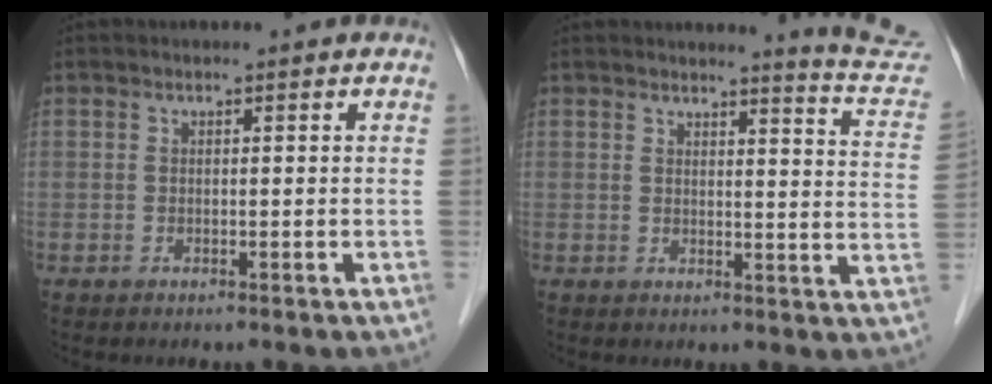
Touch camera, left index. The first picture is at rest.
{"total": 9.0, "force": [8.9, -1.7, 0.2], "torque": [-0.010, -0.098, 0.083]}